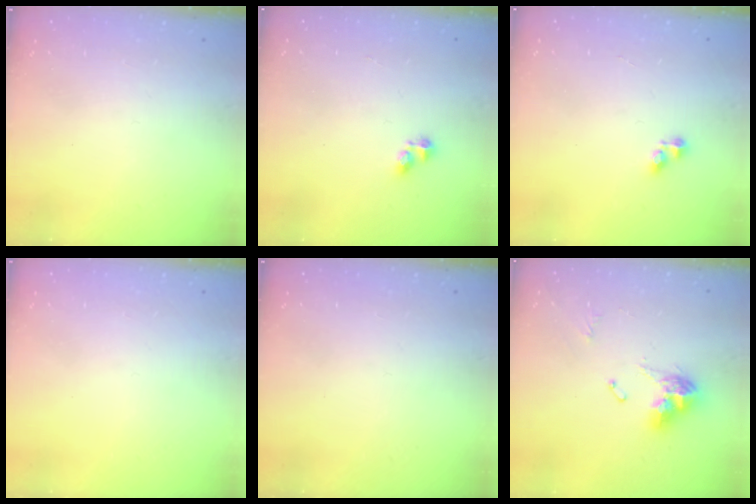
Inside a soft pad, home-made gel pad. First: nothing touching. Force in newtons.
{"total": 2.7, "press": 2.7, "slide": 0.4}
{"total": 2.1, "press": 2.1, "slide": 0.3}
{"total": 0.0}
{"total": 0.0}
{"total": 11.0, "press": 10.9, "slide": 1.3}